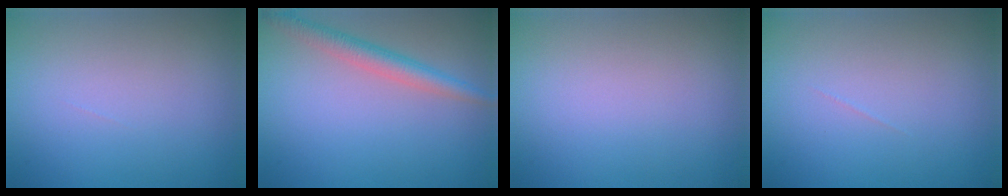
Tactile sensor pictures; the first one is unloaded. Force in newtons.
{"total": 2.9, "press": 2.9, "slide": 0.1}
{"total": 0.0}
{"total": 0.0}